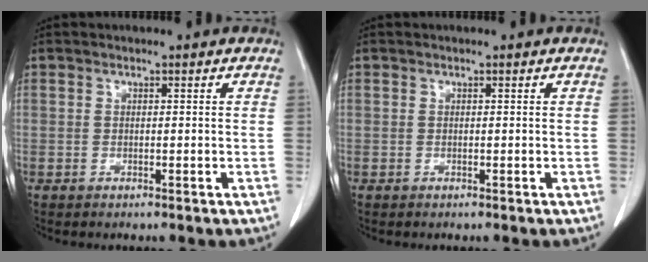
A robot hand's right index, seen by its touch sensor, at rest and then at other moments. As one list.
[{"total": 0.0}]